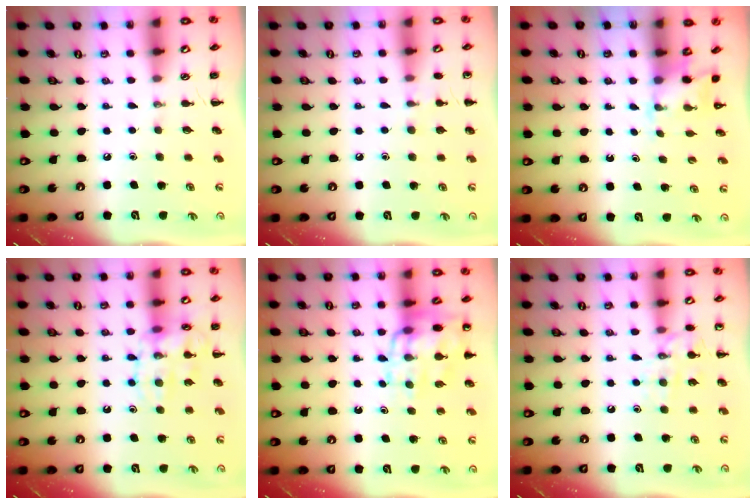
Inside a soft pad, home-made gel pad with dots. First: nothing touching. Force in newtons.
{"total": 5.9, "press": 5.6, "slide": 1.8}
{"total": 1.9, "press": 1.8, "slide": 0.6}
{"total": 13.5, "press": 13.5, "slide": 1.0}
{"total": 13.1, "press": 12.9, "slide": 2.6}
{"total": 10.3, "press": 10.3, "slide": 0.9}